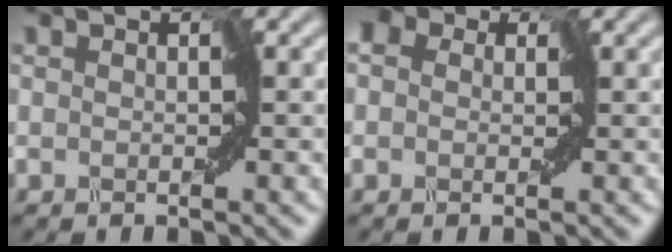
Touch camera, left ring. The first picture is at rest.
{"total": 3.3, "force": [0.7, 2.8, 1.8], "torque": [-0.026, 0.018, -0.014]}